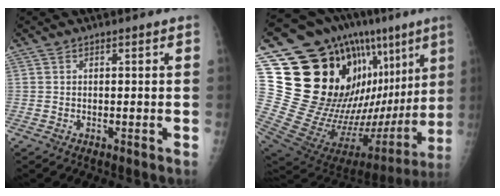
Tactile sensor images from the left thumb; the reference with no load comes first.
{"total": 34.2, "force": [14.4, 12.1, 28.6], "torque": [-0.404, -0.031, 0.264]}